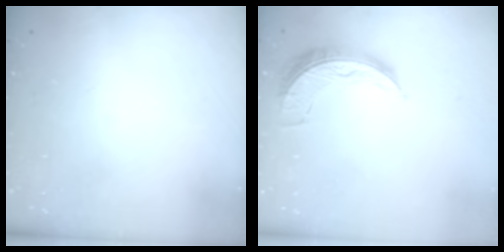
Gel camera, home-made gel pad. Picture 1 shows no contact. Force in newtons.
{"total": 8.3, "press": 8.3, "slide": 0.5}